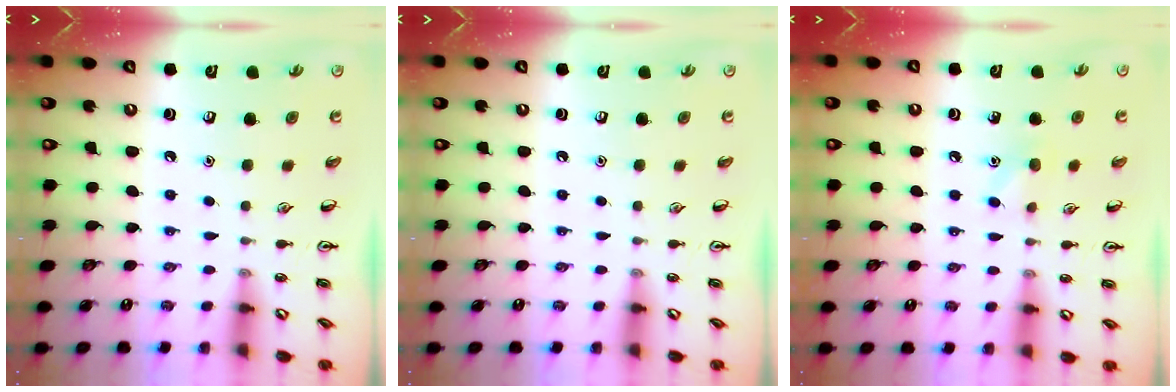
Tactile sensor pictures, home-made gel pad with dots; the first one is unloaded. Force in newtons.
{"total": 0.0}
{"total": 6.9, "press": 6.6, "slide": 2.1}